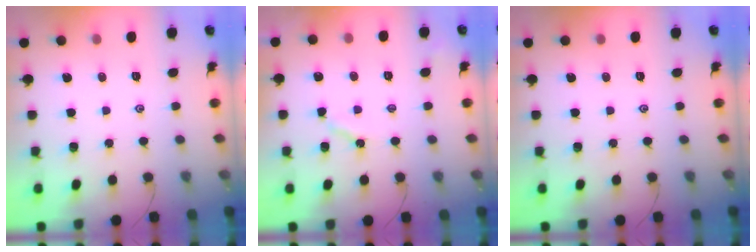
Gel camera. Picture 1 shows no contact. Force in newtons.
{"total": 5.8, "press": 5.8, "slide": 0.4}
{"total": 0.0}